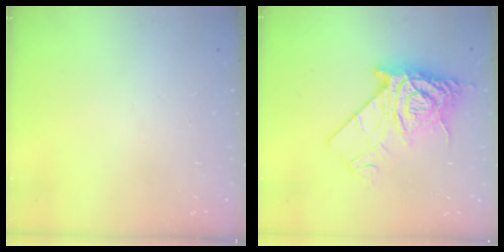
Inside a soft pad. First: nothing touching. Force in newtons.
{"total": 12.9, "press": 12.8, "slide": 1.5}